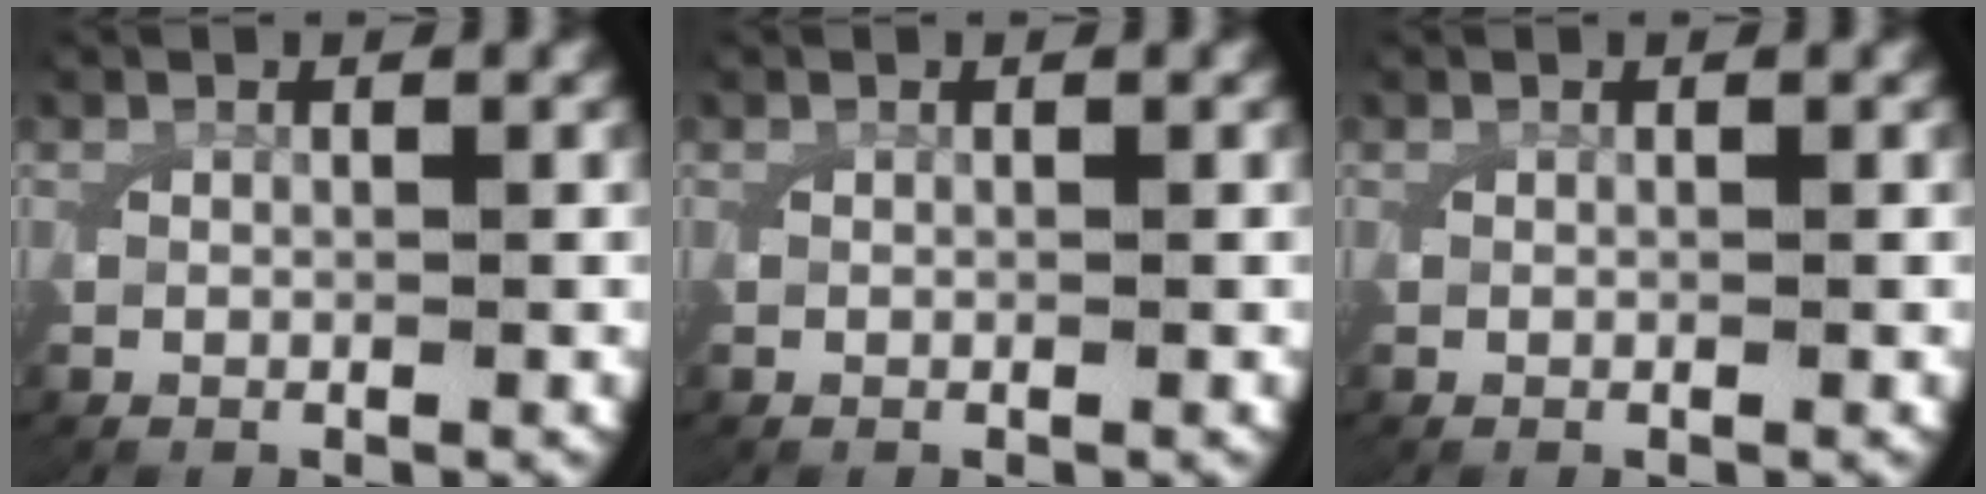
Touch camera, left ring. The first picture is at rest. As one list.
[{"total": 0.0}, {"total": 0.0}]